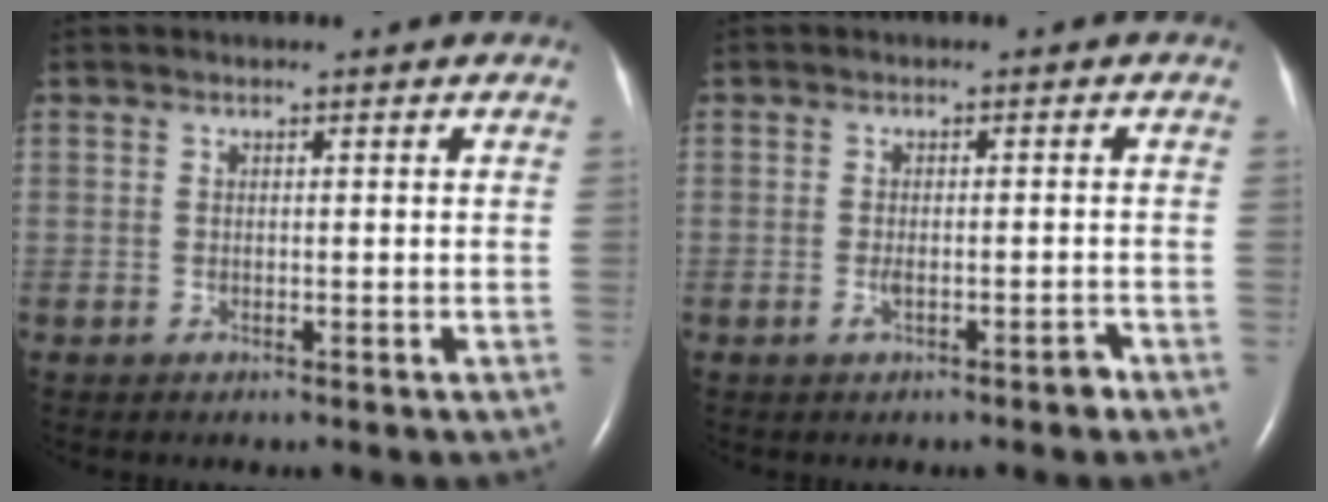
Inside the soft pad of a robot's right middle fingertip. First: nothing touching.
{"total": 2.3, "force": [-1.4, 0.5, 1.8], "torque": [-0.028, 0.001, -0.021]}